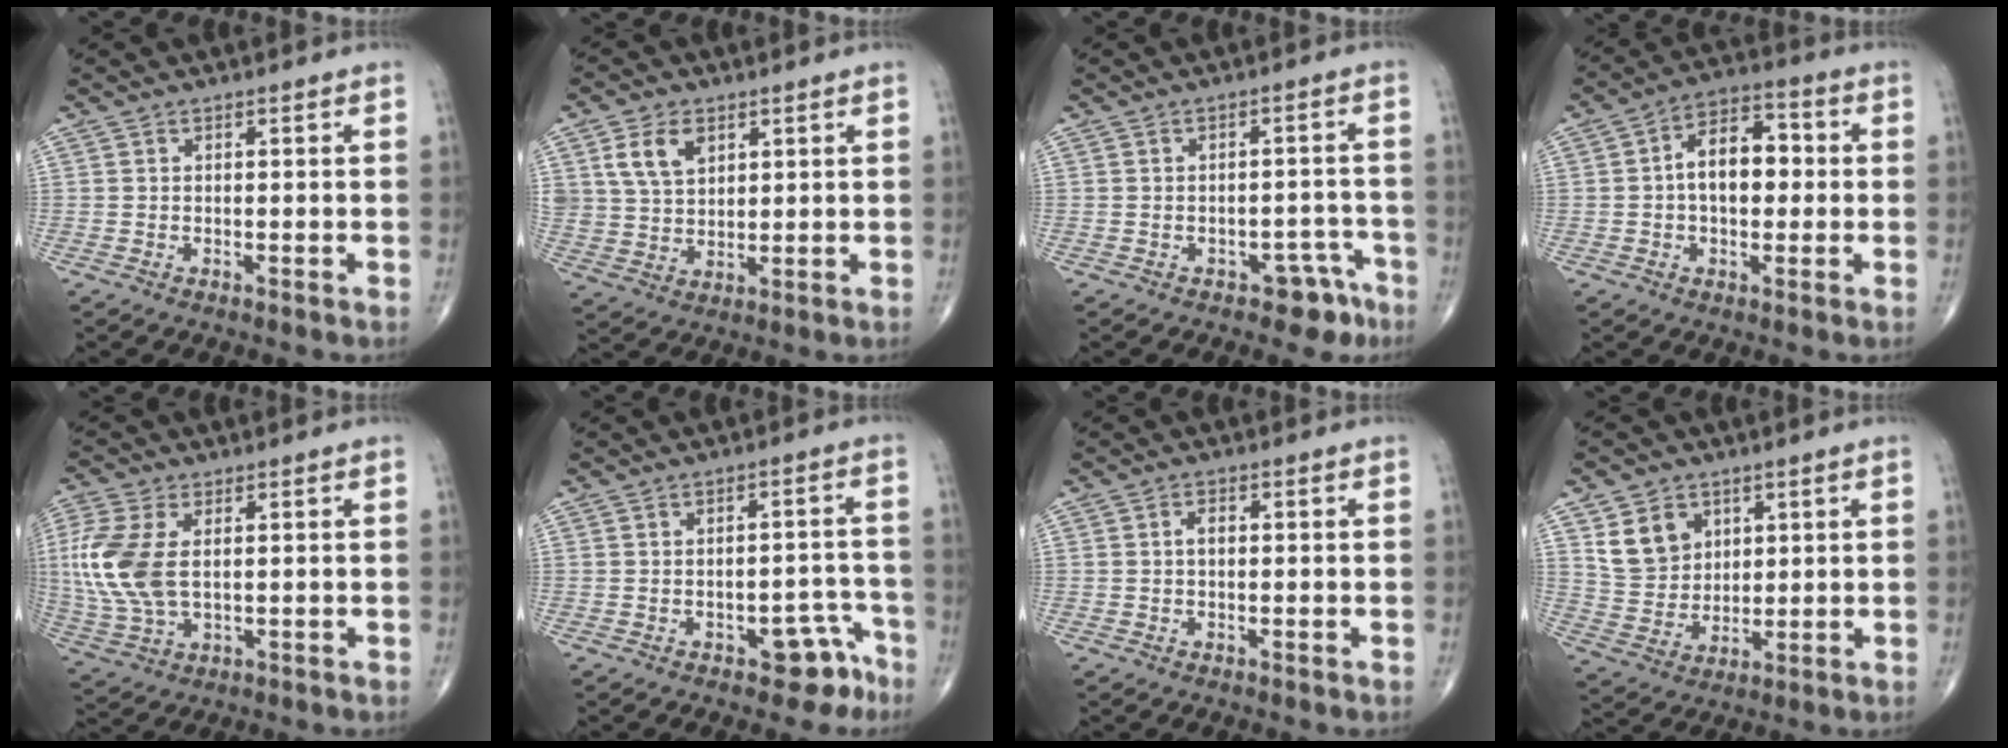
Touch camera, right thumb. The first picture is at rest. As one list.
[{"total": 8.0, "force": [3.6, 5.3, 4.8], "torque": [-0.078, -0.012, 0.074]}, {"total": 5.0, "force": [-3.4, 2.9, 2.2], "torque": [-0.004, 0.037, -0.039]}, {"total": 10.3, "force": [0.3, 6.3, 8.2], "torque": [-0.109, 0.027, -0.004]}, {"total": 13.0, "force": [1.6, 7.4, 10.6], "torque": [-0.265, 0.000, 0.035]}, {"total": 6.0, "force": [-3.8, 3.2, 3.3], "torque": [-0.011, 0.040, -0.042]}, {"total": 1.8, "force": [0.1, 1.0, 1.4], "torque": [-0.023, 0.006, -0.001]}, {"total": 9.2, "force": [4.0, 7.2, 4.0], "torque": [-0.051, -0.021, 0.087]}]